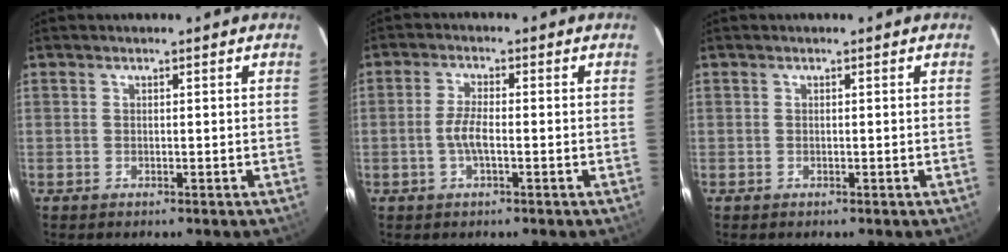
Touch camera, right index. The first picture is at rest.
{"total": 3.8, "force": [-1.0, 1.0, 3.6], "torque": [-0.074, 0.001, -0.020]}
{"total": 0.0}